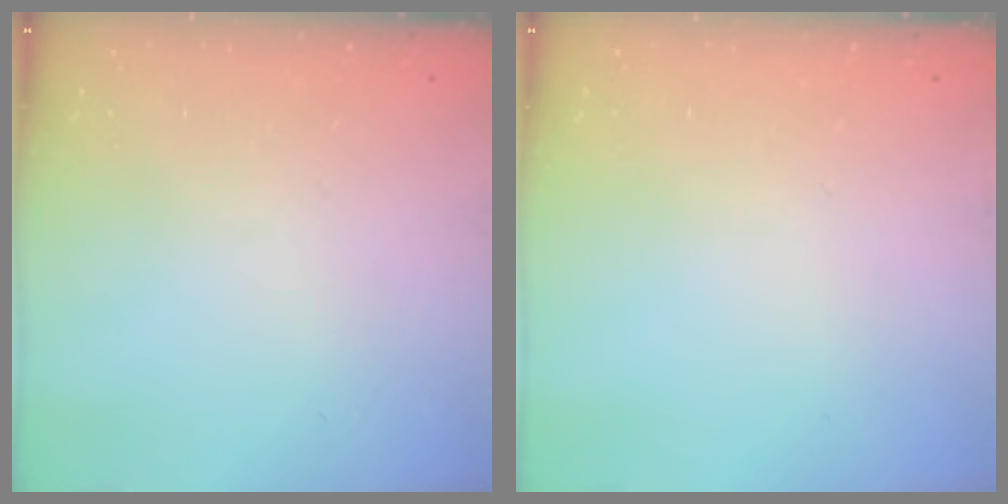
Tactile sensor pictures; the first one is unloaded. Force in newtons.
{"total": 0.0}